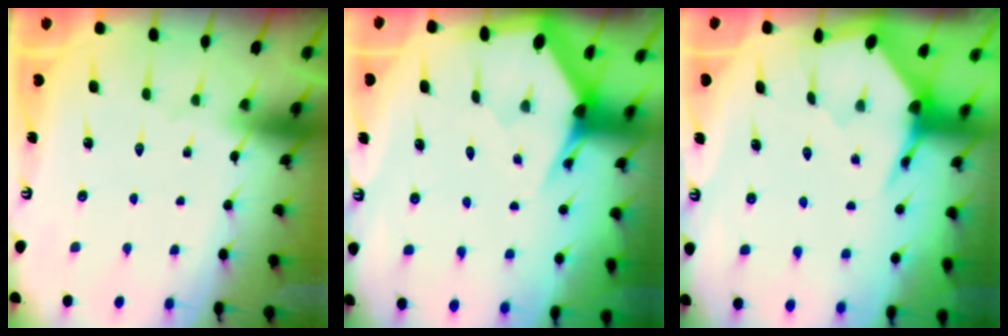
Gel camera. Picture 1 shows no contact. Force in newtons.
{"total": 3.3, "press": 3.3, "slide": 0.2}
{"total": 3.7, "press": 3.6, "slide": 0.4}